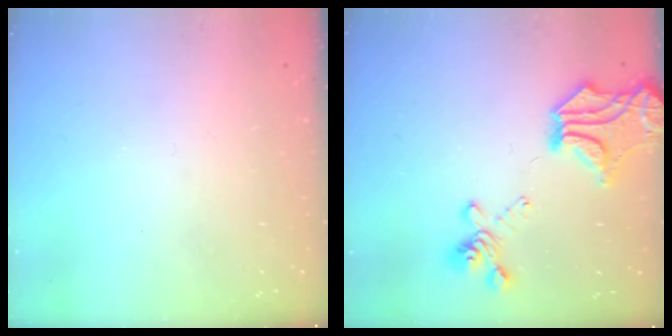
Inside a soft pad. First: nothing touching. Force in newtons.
{"total": 7.0, "press": 6.5, "slide": 2.6}